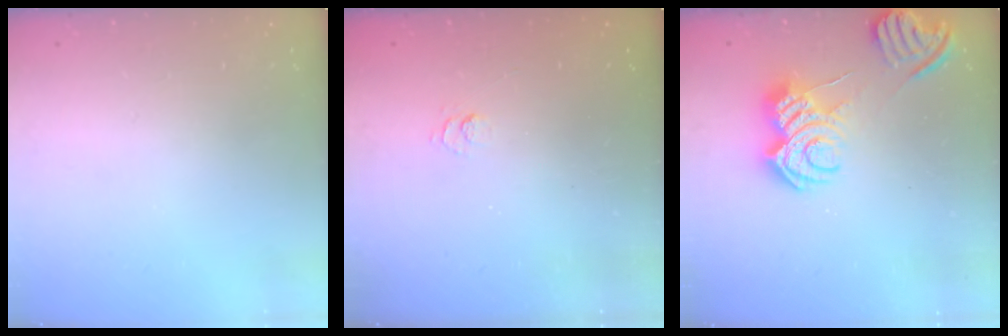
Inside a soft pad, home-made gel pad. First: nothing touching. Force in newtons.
{"total": 2.7, "press": 2.2, "slide": 1.5}
{"total": 9.0, "press": 9.0, "slide": 0.7}